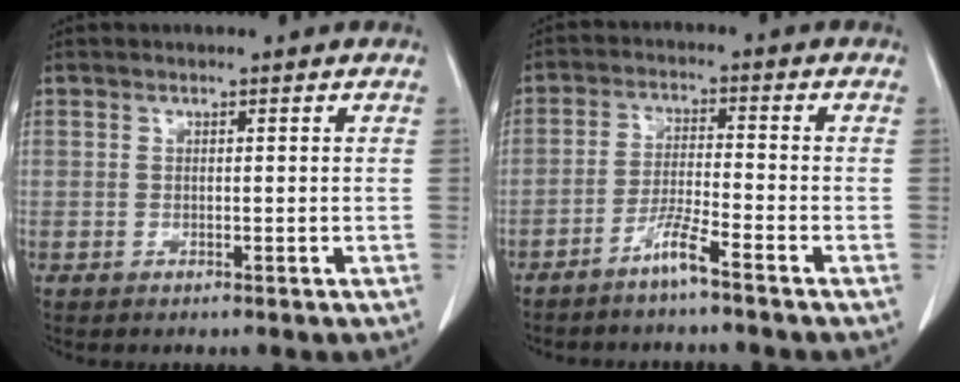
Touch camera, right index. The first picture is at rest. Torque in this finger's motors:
{"motor_torque": [0.47, -0.43, 0.09, 0.03]}